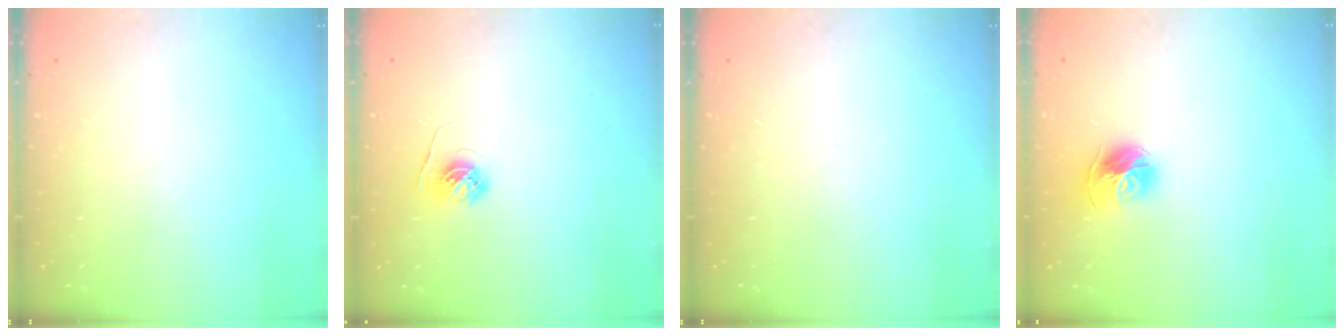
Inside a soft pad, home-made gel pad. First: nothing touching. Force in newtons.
{"total": 4.8, "press": 4.7, "slide": 0.5}
{"total": 0.0}
{"total": 10.6, "press": 10.5, "slide": 1.2}